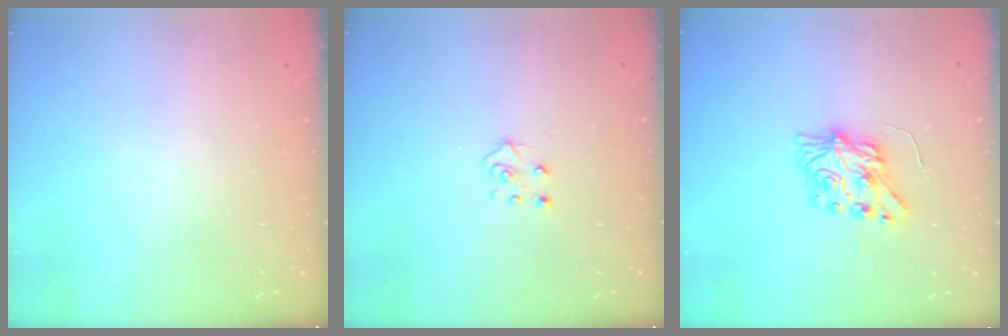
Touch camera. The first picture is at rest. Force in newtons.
{"total": 4.6, "press": 4.6, "slide": 0.4}
{"total": 7.7, "press": 7.7, "slide": 0.8}